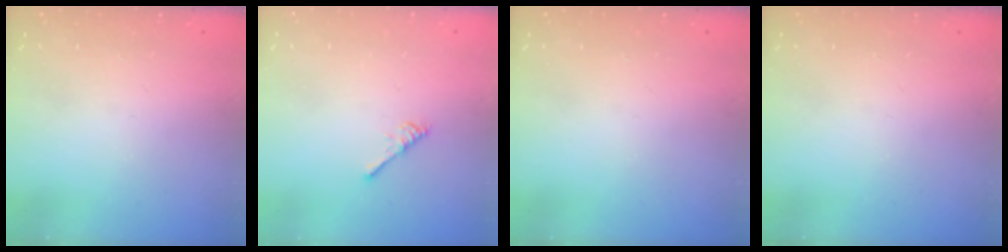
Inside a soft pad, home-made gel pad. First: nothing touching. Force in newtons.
{"total": 2.9, "press": 2.9, "slide": 0.5}
{"total": 0.0}
{"total": 0.0}